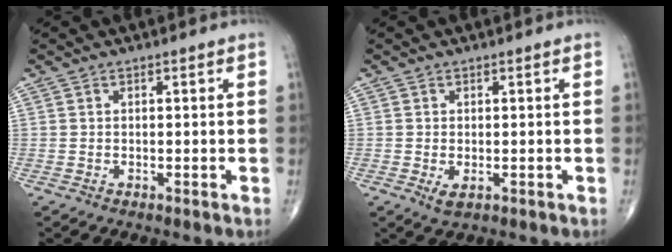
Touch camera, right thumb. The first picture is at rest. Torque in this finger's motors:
{"motor_torque": [-0.38, 0.03, 0.24, 0.25, 0.08]}